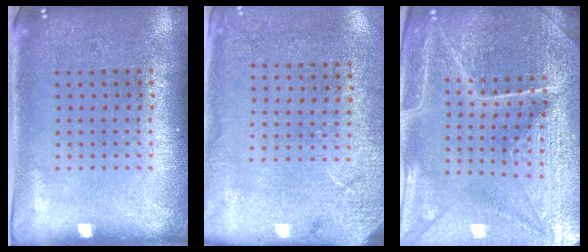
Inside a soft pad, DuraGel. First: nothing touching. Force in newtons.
{"total": 2.7, "press": 2.2, "slide": 1.5}
{"total": 5.2, "press": 4.9, "slide": 2.0}